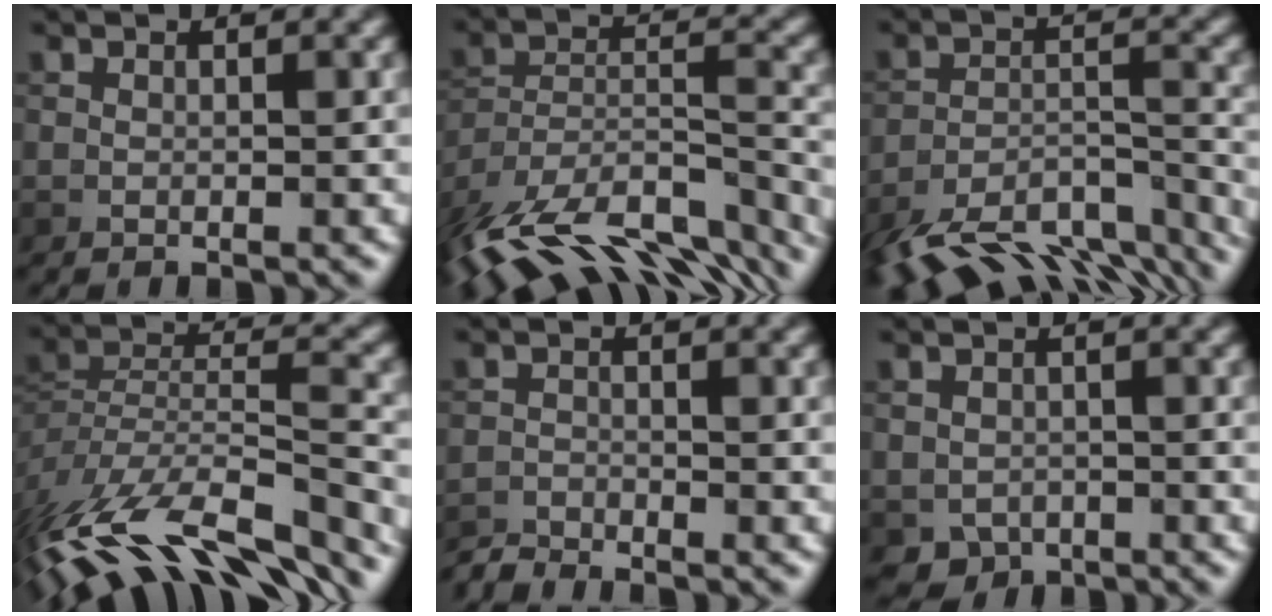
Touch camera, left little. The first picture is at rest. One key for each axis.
{"total": 16.0, "fx": -13.0, "fy": 5.4, "fz": 7.6, "tx": -0.139, "ty": 0.002, "tz": -0.188}
{"total": 11.9, "fx": -9.8, "fy": 3.9, "fz": 5.6, "tx": -0.116, "ty": -0.010, "tz": -0.148}
{"total": 14.7, "fx": -11.5, "fy": 4.3, "fz": 8.1, "tx": -0.169, "ty": 0.007, "tz": -0.182}
{"total": 2.1, "fx": -2.1, "fy": 0.1, "fz": 0.2, "tx": -0.005, "ty": -0.004, "tz": -0.050}
{"total": 2.4, "fx": -1.3, "fy": 1.9, "fz": 0.8, "tx": -0.012, "ty": -0.010, "tz": -0.024}